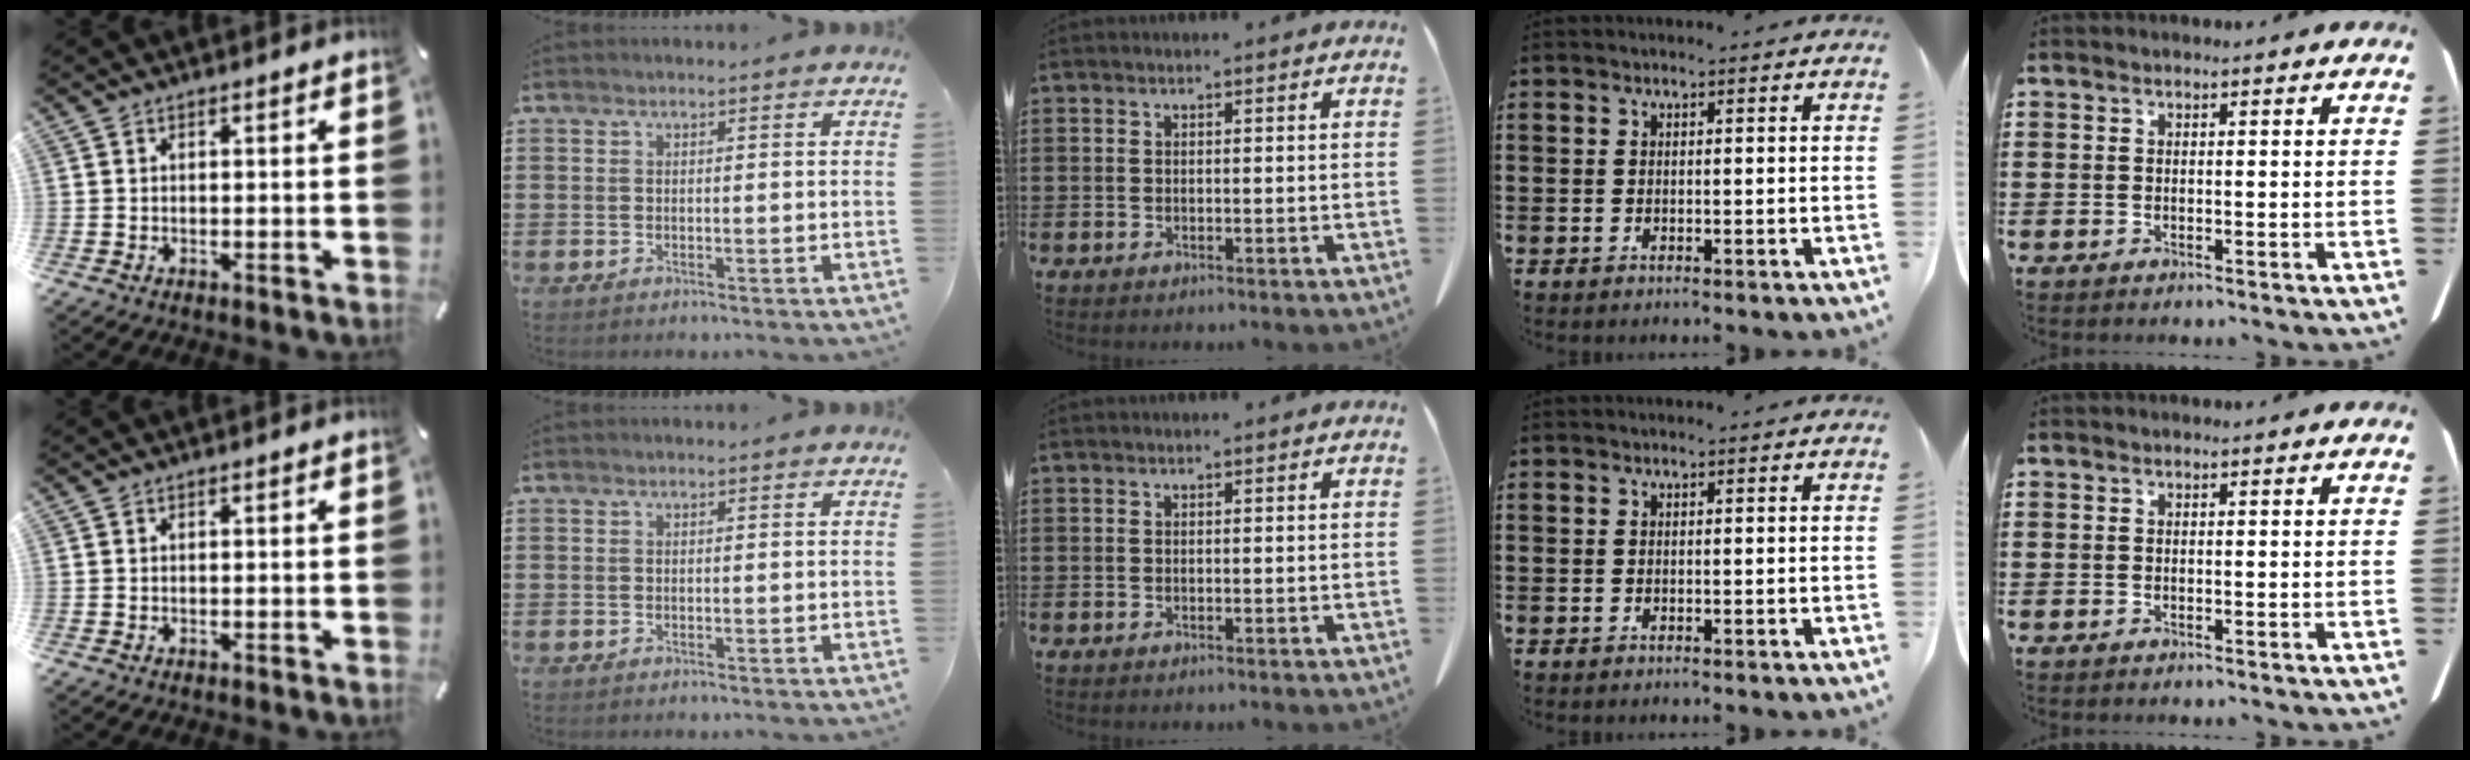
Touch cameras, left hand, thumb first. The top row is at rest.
{}